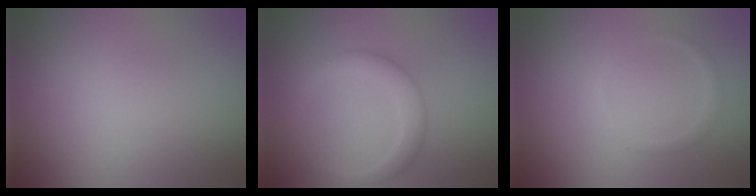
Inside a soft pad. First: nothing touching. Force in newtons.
{"total": 3.0, "press": 3.0, "slide": 0.1}
{"total": 1.0, "press": 1.0, "slide": 0.1}